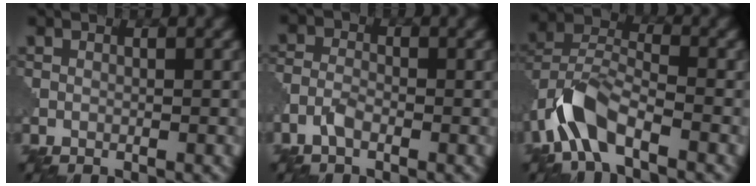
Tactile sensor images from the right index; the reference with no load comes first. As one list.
[{"total": 1.9, "force": [-1.1, 0.9, 1.2], "torque": [-0.026, 0.003, -0.030]}, {"total": 6.1, "force": [-3.6, 2.6, 4.2], "torque": [-0.084, 0.005, -0.079]}]